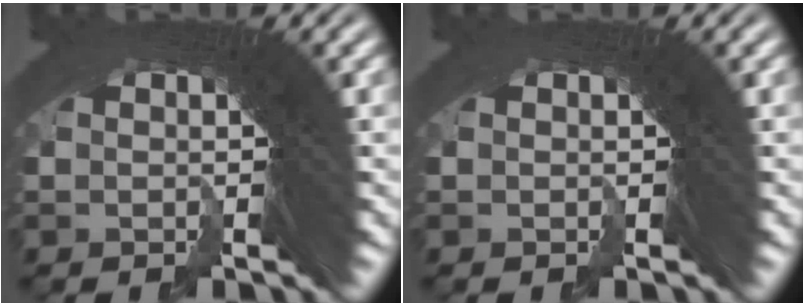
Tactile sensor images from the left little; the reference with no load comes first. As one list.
[{"total": 0.0}]